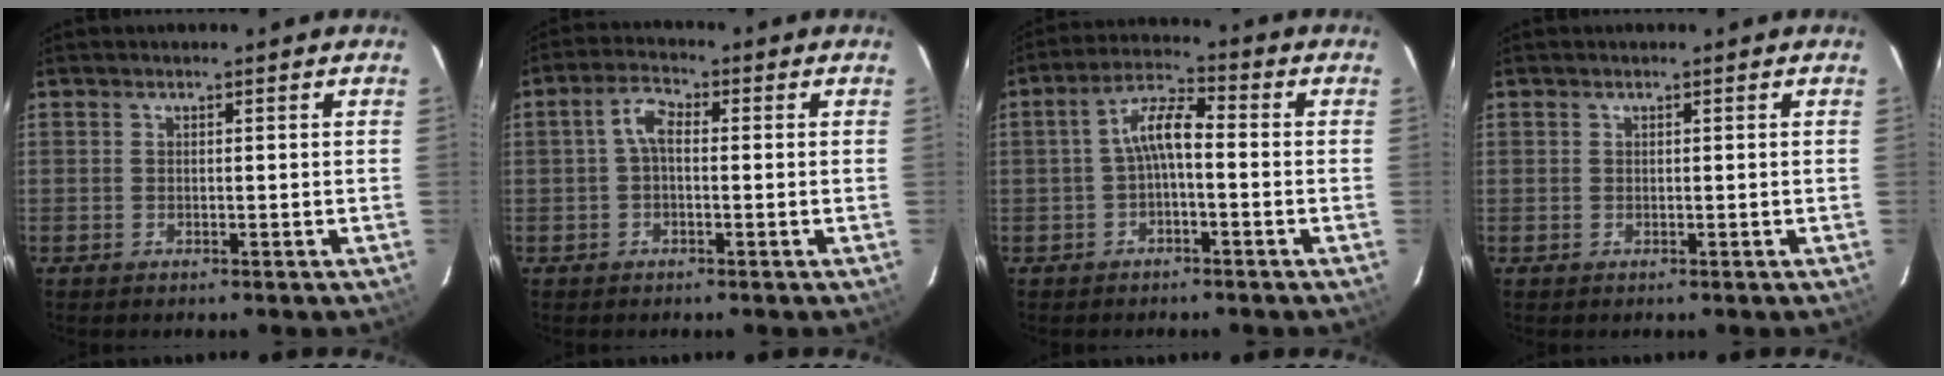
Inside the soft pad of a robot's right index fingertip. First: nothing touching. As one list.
[{"total": 3.8, "force": [-0.1, 2.1, 3.2], "torque": [-0.065, 0.016, -0.002]}, {"total": 5.8, "force": [-1.2, 1.9, 5.4], "torque": [-0.114, 0.021, -0.024]}, {"total": 0.5, "force": [0.0, 0.5, -0.1], "torque": [0.006, 0.002, -0.002]}]